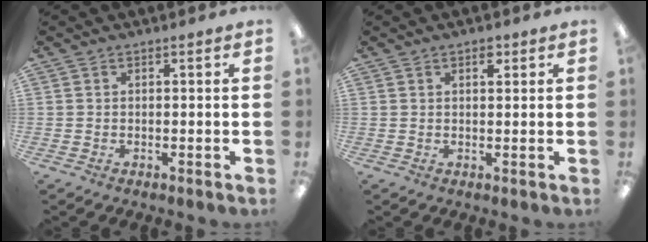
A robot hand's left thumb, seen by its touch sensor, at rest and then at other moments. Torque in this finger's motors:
{"motor_torque": [-0.01, 0.15, 0.00, -0.13, 0.08]}